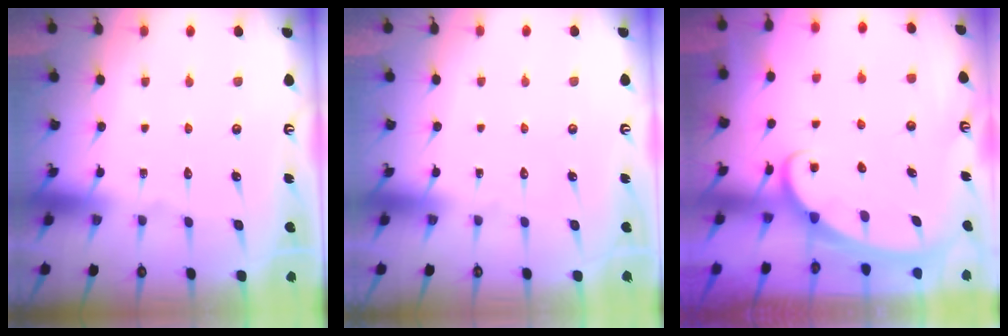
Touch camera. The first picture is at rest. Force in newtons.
{"total": 0.0}
{"total": 2.5, "press": 2.5, "slide": 0.3}